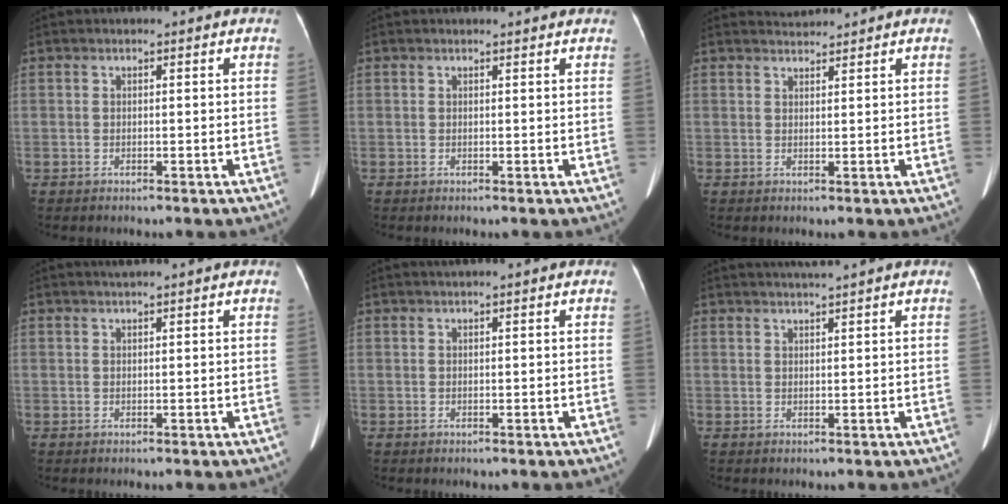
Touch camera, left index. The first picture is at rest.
{"total": 2.4, "force": [2.3, 0.1, 0.6], "torque": [-0.011, 0.012, 0.024]}
{"total": 1.8, "force": [1.7, -0.3, -0.4], "torque": [-0.002, 0.007, 0.037]}
{"total": 1.1, "force": [0.9, -0.3, 0.6], "torque": [-0.013, 0.006, 0.021]}
{"total": 0.7, "force": [0.5, -0.1, 0.5], "torque": [-0.010, 0.009, 0.013]}
{"total": 2.9, "force": [2.5, -0.9, 1.2], "torque": [-0.012, 0.012, 0.044]}